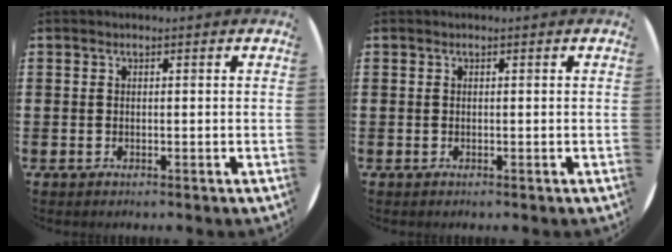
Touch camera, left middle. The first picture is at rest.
{"total": 0.0}